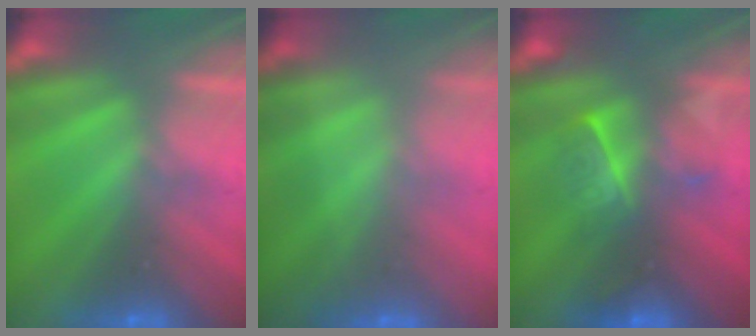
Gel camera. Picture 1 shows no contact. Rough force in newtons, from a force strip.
{"total": 1.6}
{"total": 2.5}